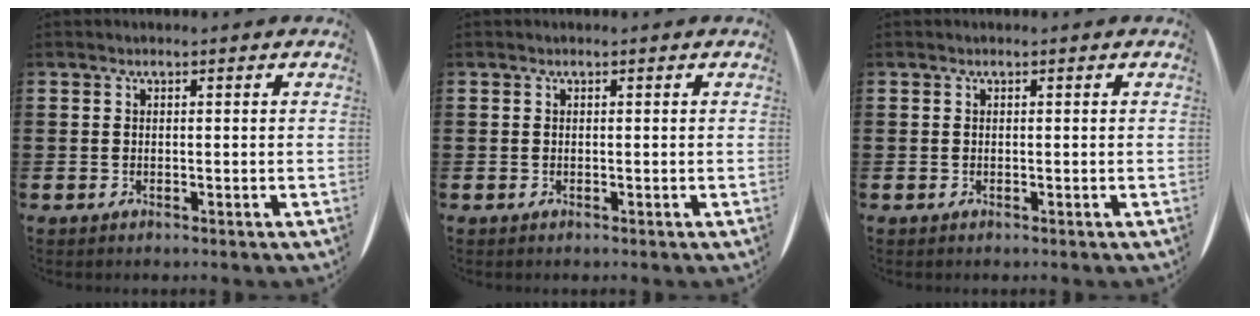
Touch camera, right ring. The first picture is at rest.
{"total": 0.0}
{"total": 0.0}